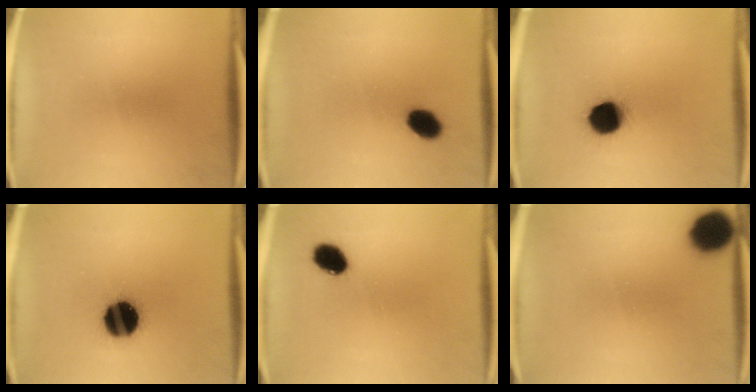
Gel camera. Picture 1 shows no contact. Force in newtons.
{"total": 5.4}
{"total": 11.5}
{"total": 15.3}
{"total": 6.2}
{"total": 9.7}